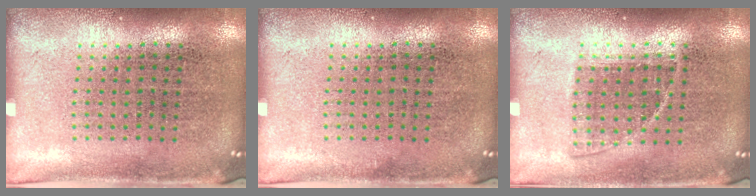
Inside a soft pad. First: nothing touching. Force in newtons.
{"total": 0.0}
{"total": 0.8, "press": 0.7, "slide": 0.4}